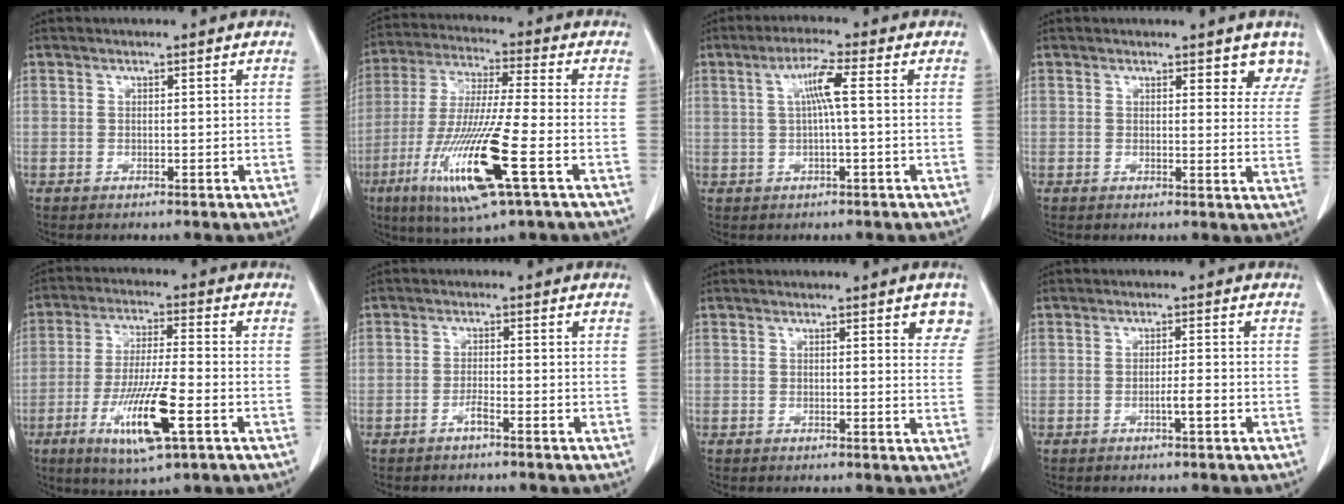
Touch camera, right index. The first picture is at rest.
{"total": 16.5, "force": [-6.2, 0.6, 15.2], "torque": [-0.314, -0.031, -0.112]}
{"total": 4.6, "force": [0.8, 0.1, 4.6], "torque": [-0.086, 0.011, 0.015]}
{"total": 5.1, "force": [4.4, 1.8, 1.8], "torque": [0.001, -0.015, 0.035]}
{"total": 12.3, "force": [-4.6, 1.3, 11.4], "torque": [-0.214, -0.021, -0.076]}
{"total": 1.6, "force": [-1.2, -0.1, 1.0], "torque": [-0.020, 0.001, -0.023]}
{"total": 4.2, "force": [2.8, 1.1, 3.0], "torque": [-0.024, -0.008, 0.020]}
{"total": 2.0, "force": [-0.8, 0.0, 1.8], "torque": [-0.032, -0.001, -0.015]}